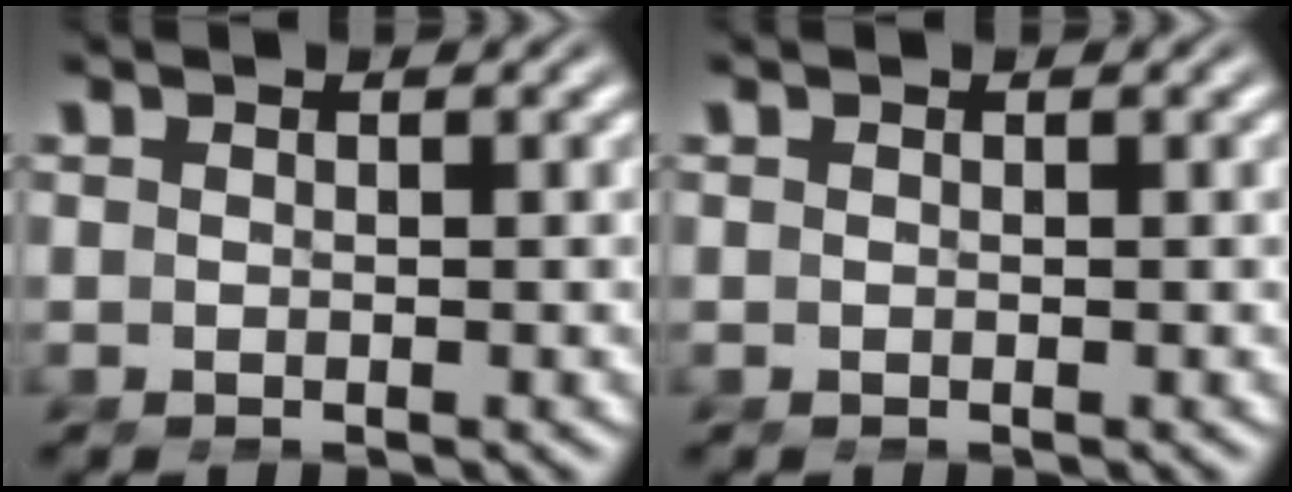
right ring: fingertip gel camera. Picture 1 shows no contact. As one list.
[{"total": 0.0}]